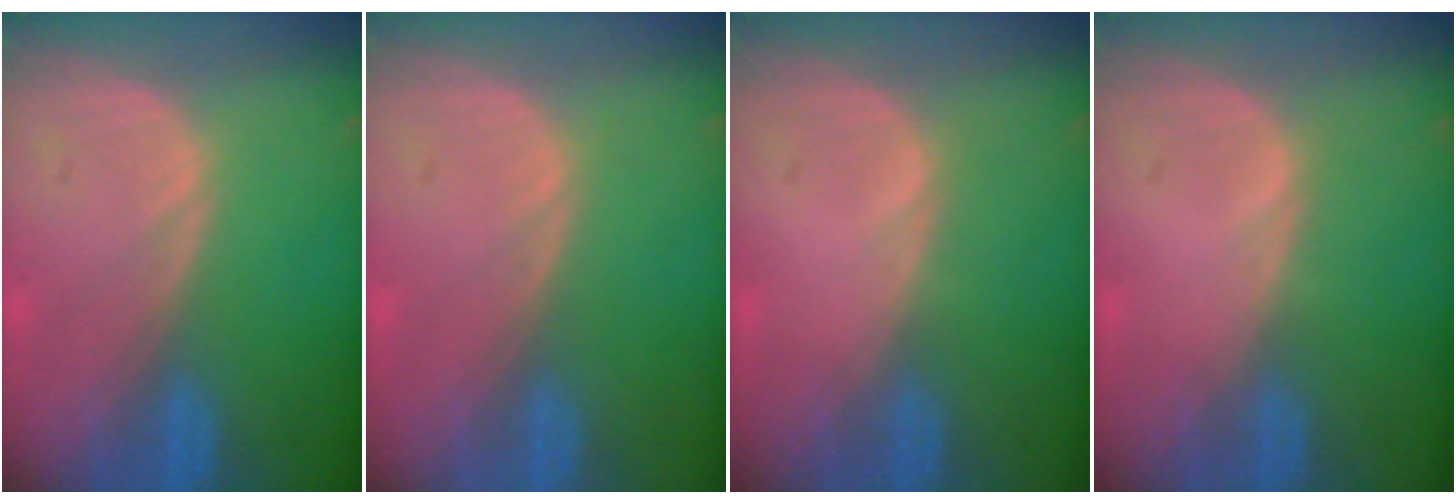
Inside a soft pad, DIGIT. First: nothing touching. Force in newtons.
{"total": 0.0}
{"total": 0.5, "press": 0.1, "slide": 0.5}
{"total": 0.5, "press": 0.1, "slide": 0.5}